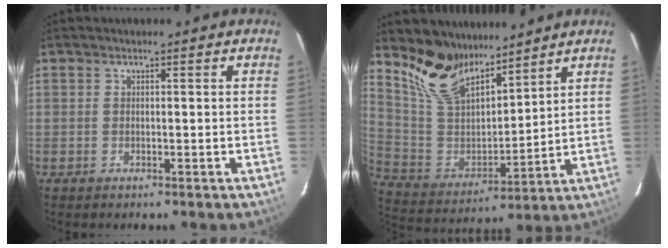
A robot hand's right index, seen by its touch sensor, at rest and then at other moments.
{"total": 14.4, "force": [11.6, 6.0, 6.2], "torque": [-0.138, -0.002, 0.235]}